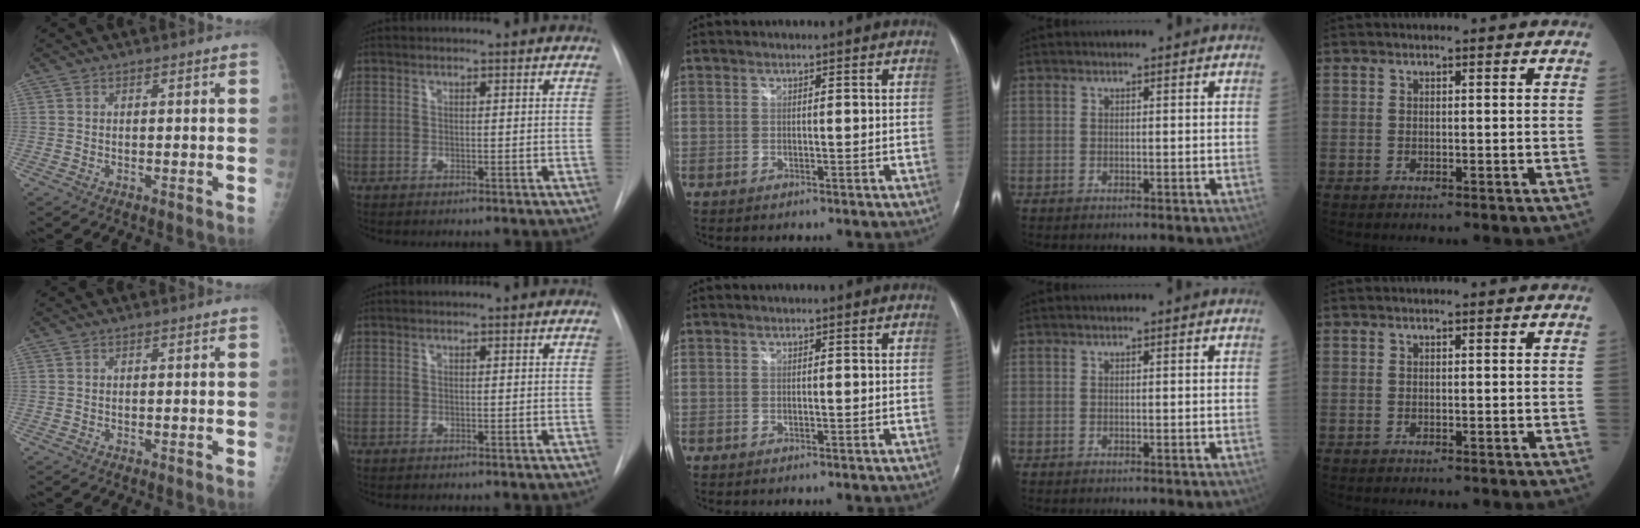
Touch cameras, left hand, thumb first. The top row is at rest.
{}